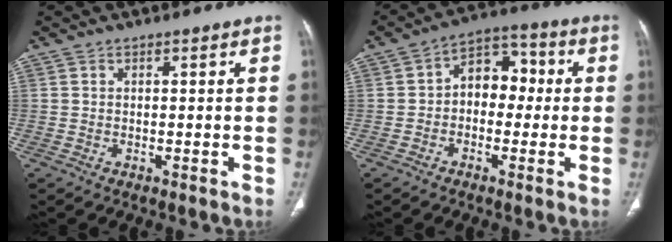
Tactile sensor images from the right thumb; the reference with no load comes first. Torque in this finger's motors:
{"motor_torque": [-0.44, 0.07, 0.48, 0.04, 0.09]}